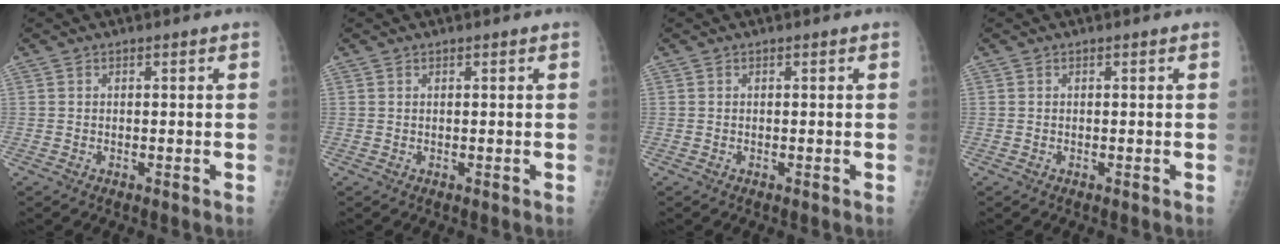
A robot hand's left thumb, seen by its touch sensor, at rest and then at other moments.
{"total": 0.0}
{"total": 0.0}
{"total": 0.0}